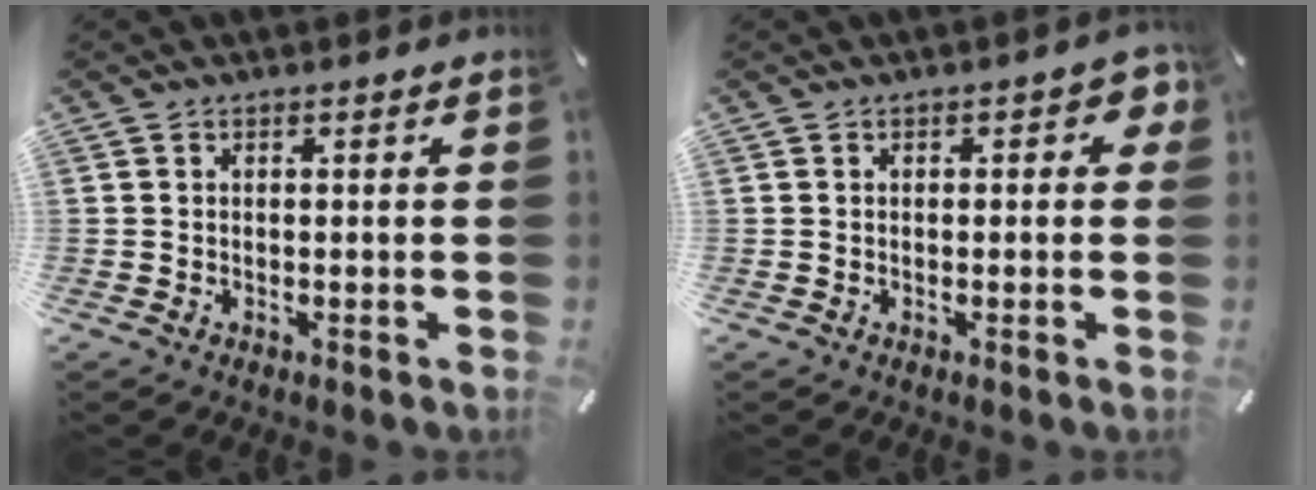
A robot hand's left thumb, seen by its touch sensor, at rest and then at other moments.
{"total": 3.1, "force": [0.3, 1.7, 2.6], "torque": [-0.035, 0.004, 0.000]}